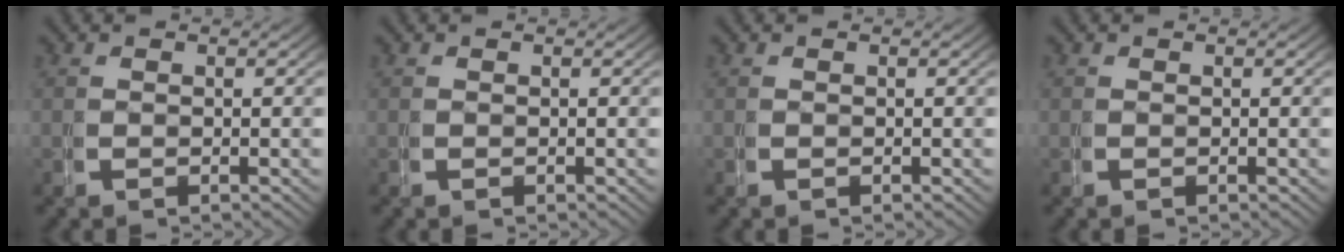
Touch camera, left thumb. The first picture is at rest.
{"total": 0.0}
{"total": 0.0}
{"total": 0.0}